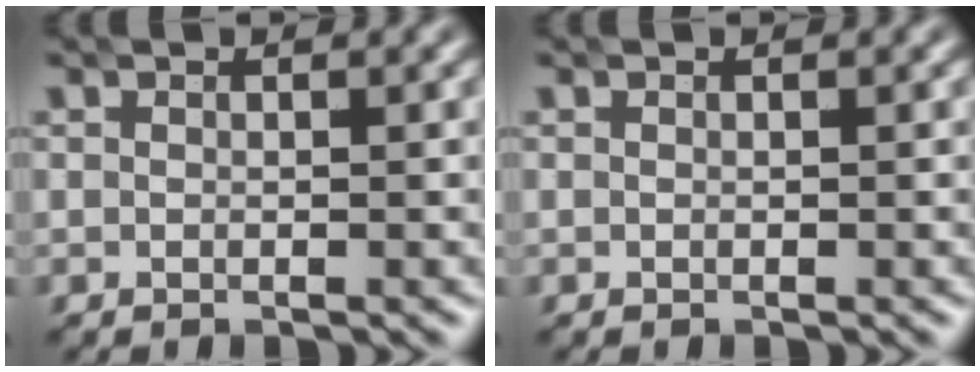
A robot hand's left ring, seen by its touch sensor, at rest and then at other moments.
{"total": 0.0}